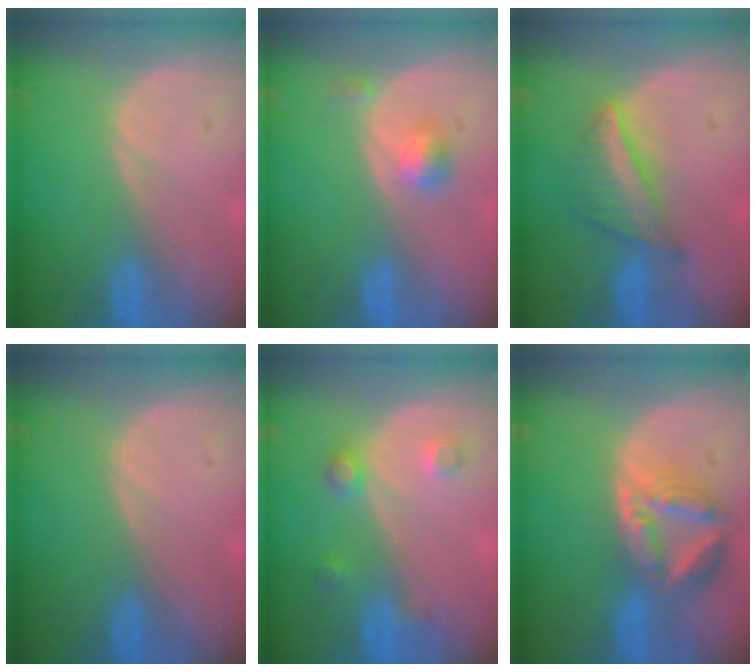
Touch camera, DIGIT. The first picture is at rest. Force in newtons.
{"total": 2.6, "press": 2.4, "slide": 1.1}
{"total": 5.9, "press": 5.7, "slide": 1.6}
{"total": 0.0}
{"total": 3.6, "press": 3.3, "slide": 1.3}
{"total": 8.0, "press": 7.0, "slide": 3.8}